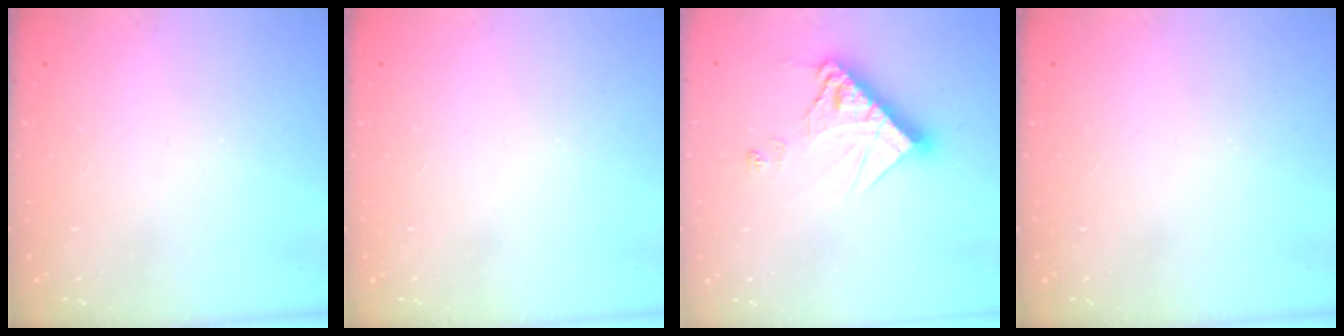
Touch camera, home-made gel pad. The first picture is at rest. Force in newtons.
{"total": 0.0}
{"total": 12.2, "press": 12.1, "slide": 1.1}
{"total": 0.0}